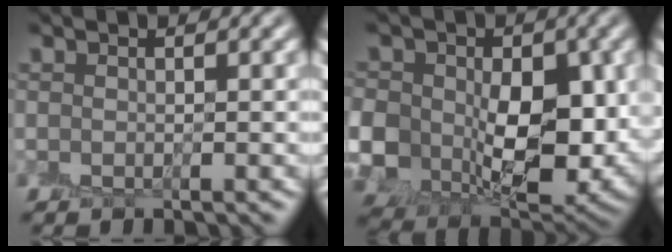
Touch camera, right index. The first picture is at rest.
{"total": 13.6, "force": [-0.4, 9.9, 9.3], "torque": [-0.178, -0.035, 0.014]}